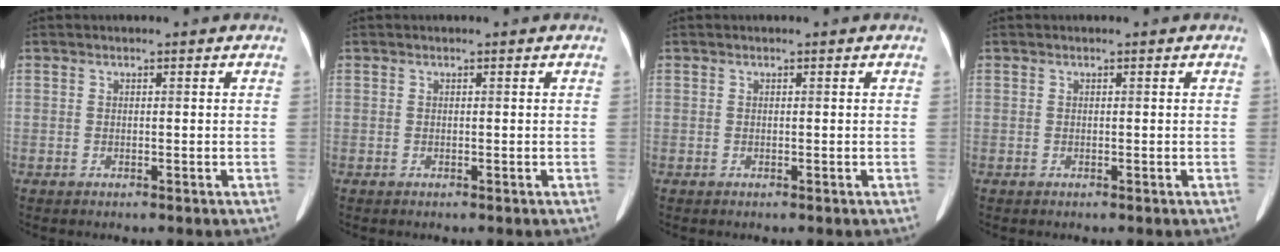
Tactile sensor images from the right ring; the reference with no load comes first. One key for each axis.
{"total": 0.0}
{"total": 0.0}
{"total": 0.0}